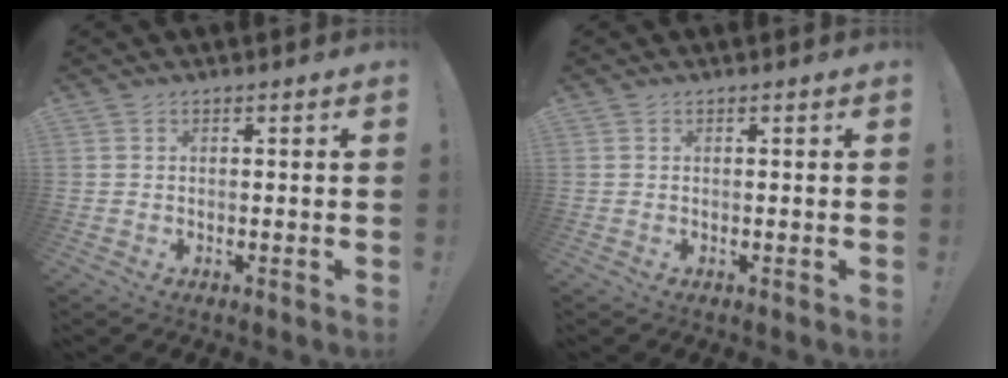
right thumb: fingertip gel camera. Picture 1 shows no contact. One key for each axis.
{"total": 0.0}